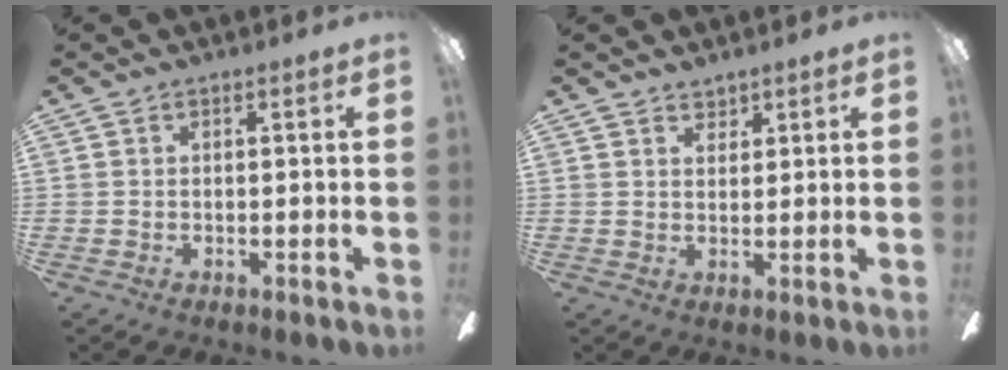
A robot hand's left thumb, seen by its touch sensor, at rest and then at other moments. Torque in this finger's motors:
{"motor_torque": [0.16, -0.29, -0.23, -0.13, -0.03]}